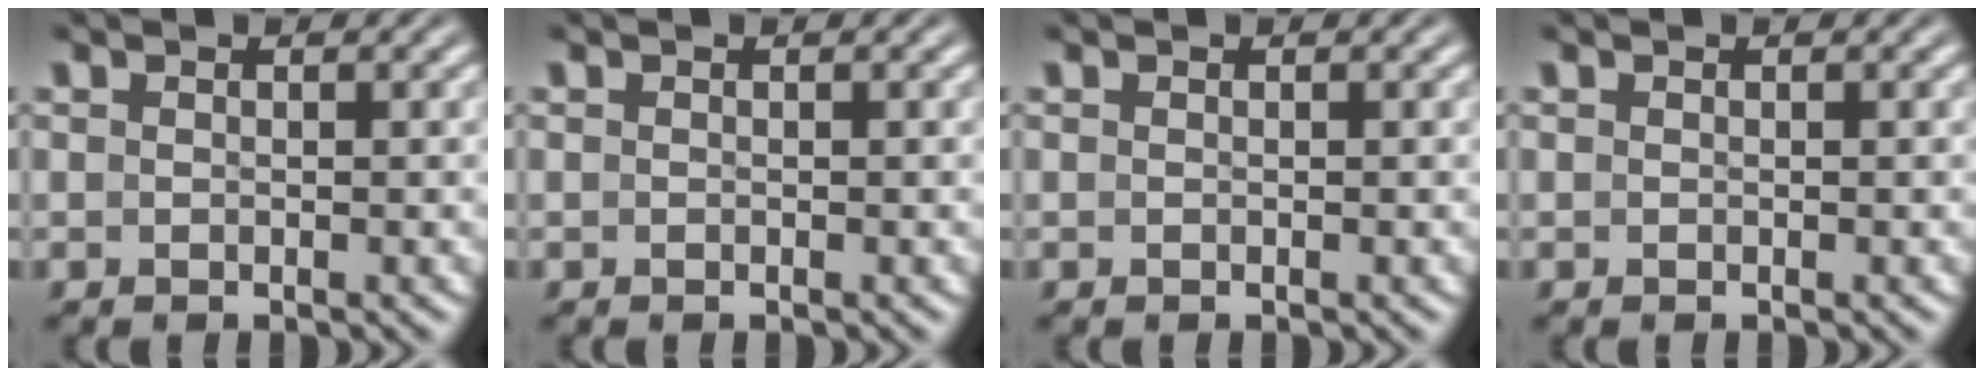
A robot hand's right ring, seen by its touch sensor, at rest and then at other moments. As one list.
[{"total": 0.0}, {"total": 0.0}, {"total": 0.0}]